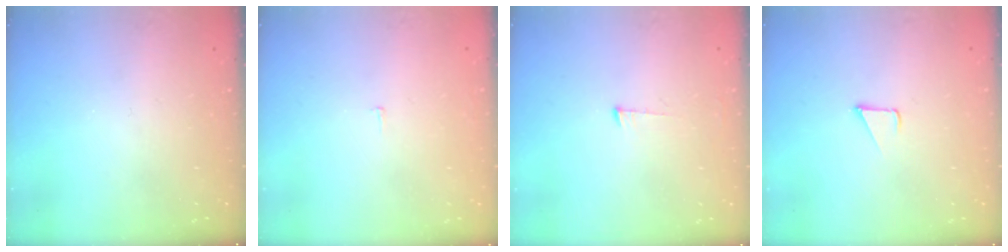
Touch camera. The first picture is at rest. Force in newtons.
{"total": 2.2, "press": 2.2, "slide": 0.1}
{"total": 6.1, "press": 6.1, "slide": 0.4}
{"total": 2.3, "press": 2.3, "slide": 0.2}